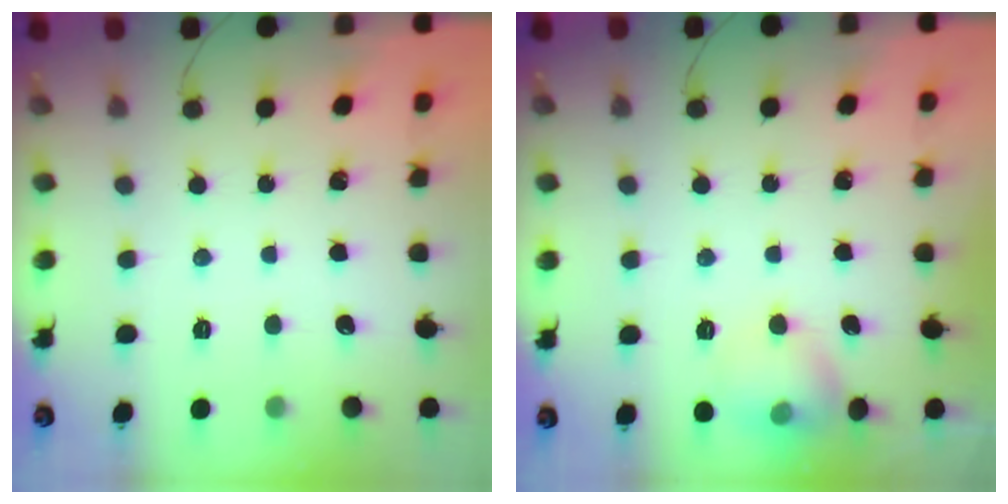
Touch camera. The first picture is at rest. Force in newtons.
{"total": 8.4, "press": 8.2, "slide": 1.8}